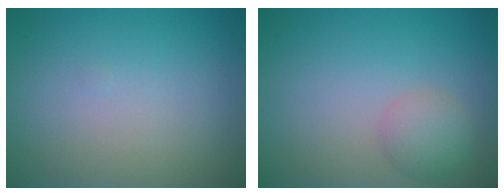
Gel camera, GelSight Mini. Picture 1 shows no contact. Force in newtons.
{"total": 2.5, "press": 2.5, "slide": 0.1}